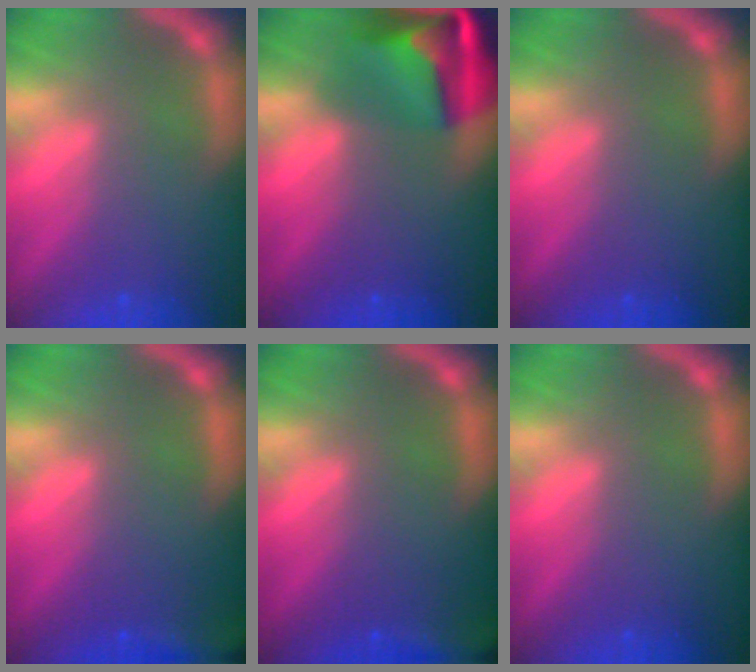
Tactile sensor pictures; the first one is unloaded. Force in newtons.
{"total": 8.9}
{"total": 0.0}
{"total": 6.4}
{"total": 6.4}
{"total": 0.0}